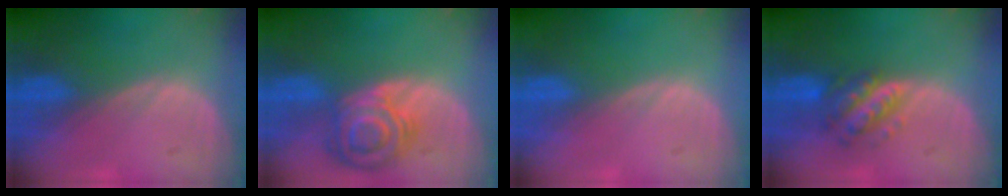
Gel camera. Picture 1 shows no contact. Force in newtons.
{"total": 8.4, "press": 7.4, "slide": 3.9}
{"total": 0.0}
{"total": 5.8, "press": 5.3, "slide": 2.5}